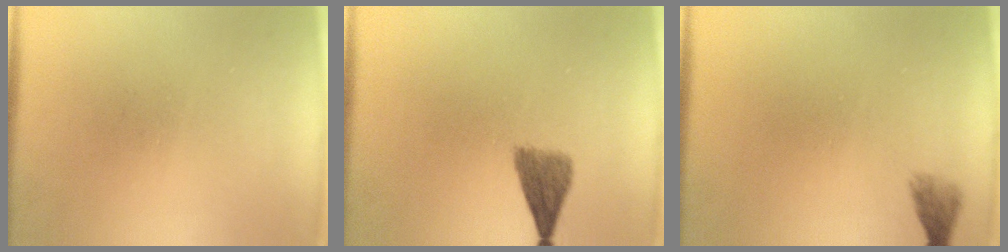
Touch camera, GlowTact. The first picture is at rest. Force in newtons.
{"total": 3.6}
{"total": 1.5}